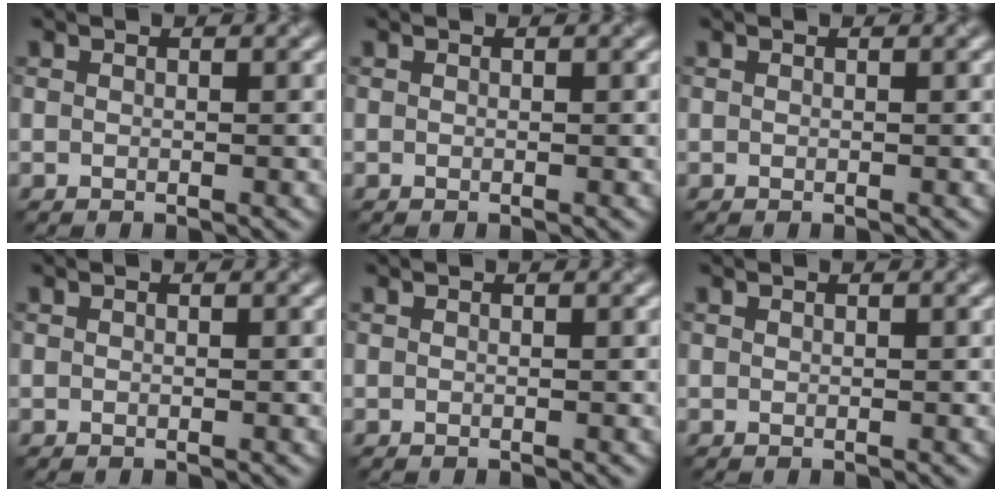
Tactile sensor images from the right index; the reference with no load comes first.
{"total": 0.0}
{"total": 0.0}
{"total": 0.0}
{"total": 0.0}
{"total": 0.0}